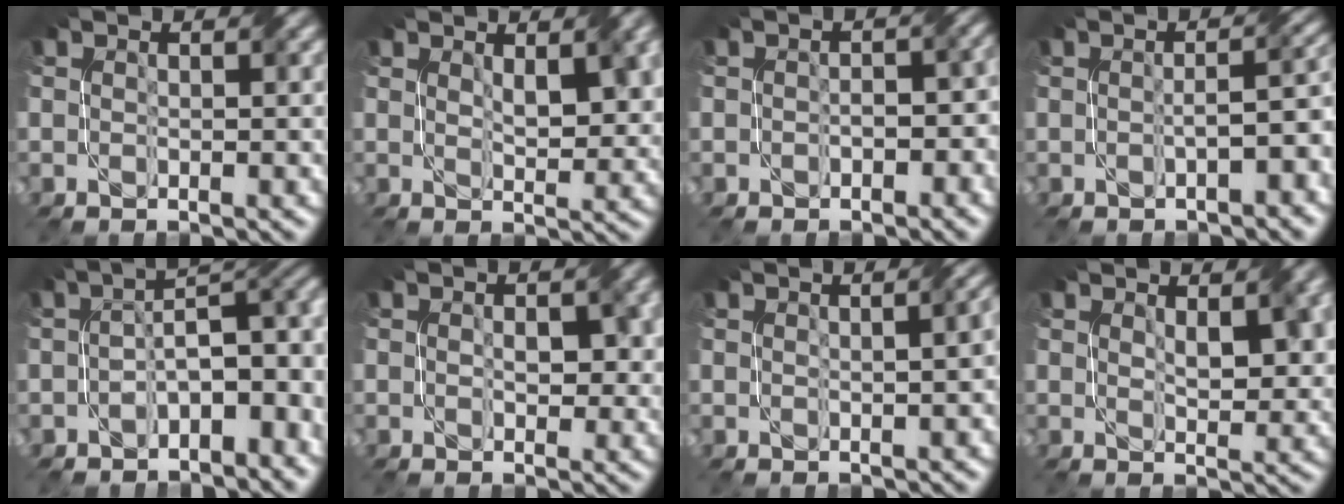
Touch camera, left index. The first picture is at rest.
{"total": 3.4, "force": [1.6, 1.2, 2.7], "torque": [-0.045, 0.002, 0.039]}
{"total": 2.9, "force": [-0.9, 1.9, 2.0], "torque": [-0.011, 0.002, -0.002]}
{"total": 3.7, "force": [-1.3, 1.2, 3.2], "torque": [-0.037, 0.013, -0.018]}
{"total": 6.8, "force": [-1.1, 3.7, 5.7], "torque": [-0.068, 0.013, -0.016]}
{"total": 2.6, "force": [0.4, 1.6, 2.0], "torque": [-0.027, 0.001, 0.014]}
{"total": 4.3, "force": [0.6, 2.3, 3.6], "torque": [-0.009, 0.021, 0.013]}
{"total": 3.1, "force": [1.6, 1.1, 2.5], "torque": [-0.040, 0.001, 0.038]}